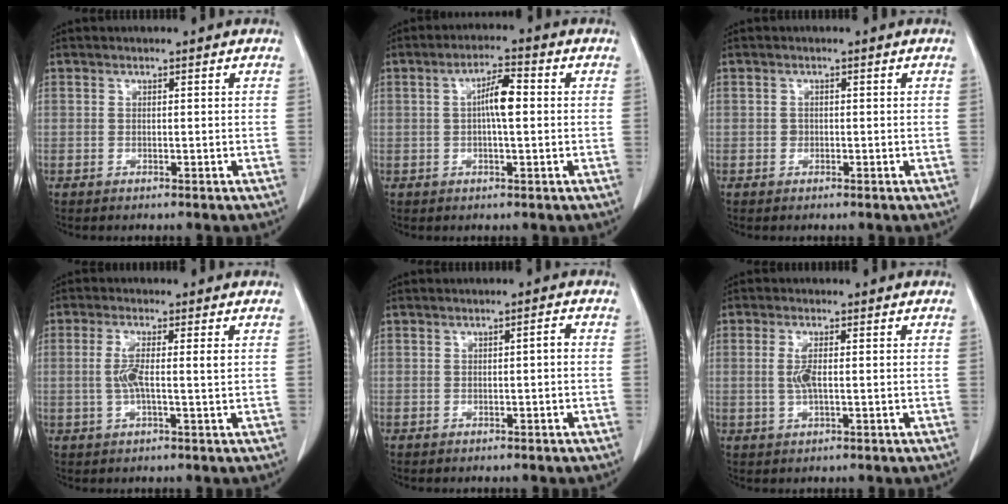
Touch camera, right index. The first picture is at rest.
{"total": 4.9, "force": [0.3, 0.9, 4.8], "torque": [-0.087, 0.011, 0.003]}
{"total": 0.6, "force": [-0.1, 0.6, 0.2], "torque": [-0.001, 0.002, -0.003]}
{"total": 4.5, "force": [0.4, 0.4, 4.5], "torque": [-0.091, 0.003, 0.006]}
{"total": 1.0, "force": [-0.2, 0.1, 1.0], "torque": [-0.014, 0.002, -0.003]}
{"total": 3.0, "force": [0.1, 0.8, 2.9], "torque": [-0.065, -0.004, 0.002]}